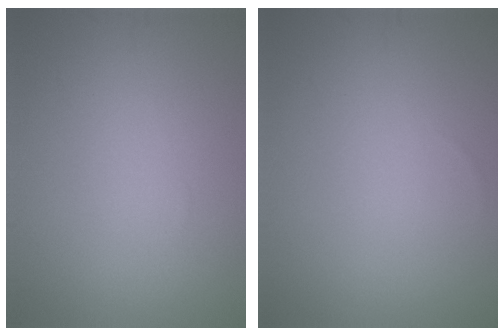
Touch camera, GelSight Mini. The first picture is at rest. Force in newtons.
{"total": 0.0}